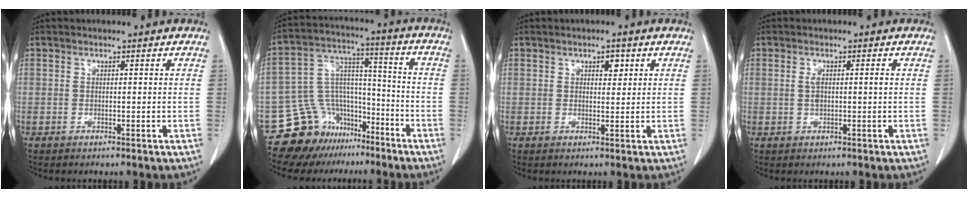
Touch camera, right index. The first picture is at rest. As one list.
[{"total": 12.9, "force": [-9.6, 8.4, 1.8], "torque": [-0.032, 0.089, -0.155]}, {"total": 2.0, "force": [1.0, 1.0, 1.5], "torque": [-0.020, -0.001, 0.014]}, {"total": 1.9, "force": [0.2, 0.3, 1.9], "torque": [-0.040, 0.004, 0.006]}]